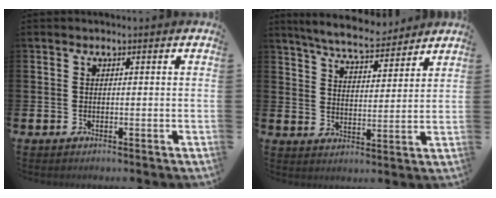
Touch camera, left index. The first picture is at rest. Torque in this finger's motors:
{"motor_torque": [0.91, -1.07, 0.53, 0.05]}